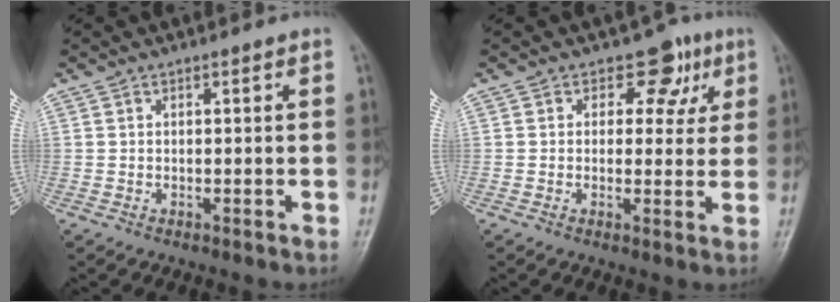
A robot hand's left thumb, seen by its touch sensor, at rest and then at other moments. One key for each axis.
{"total": 6.5, "fx": 2.7, "fy": 4.8, "fz": 3.4, "tx": 0.005, "ty": -0.002, "tz": 0.028}